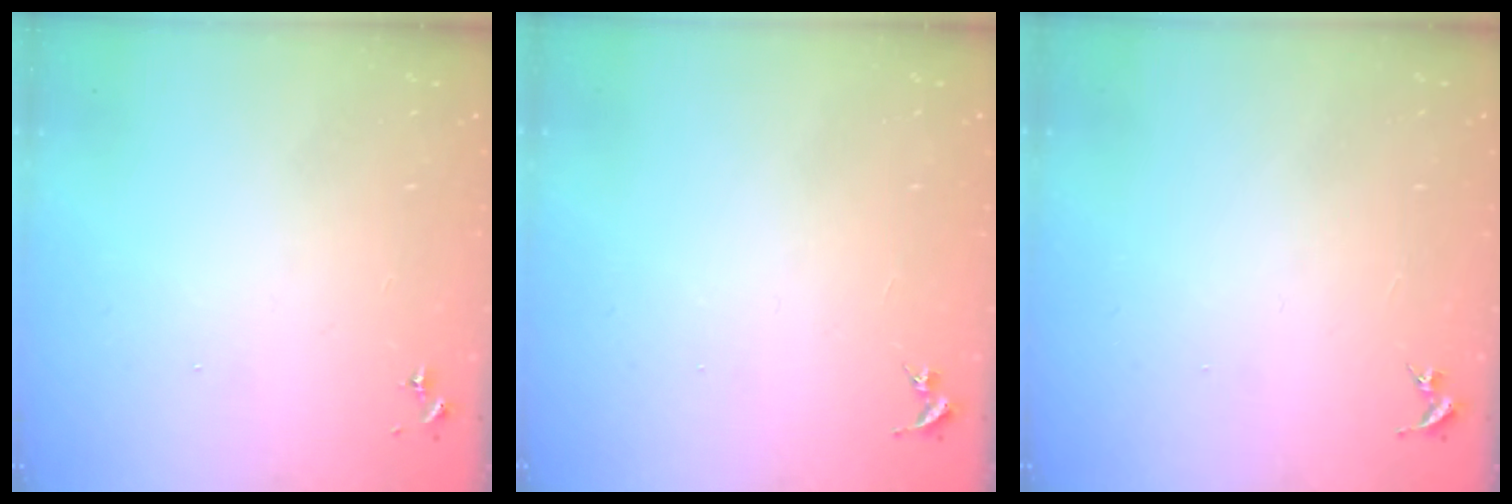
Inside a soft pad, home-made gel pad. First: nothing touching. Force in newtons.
{"total": 0.0}
{"total": 0.0}